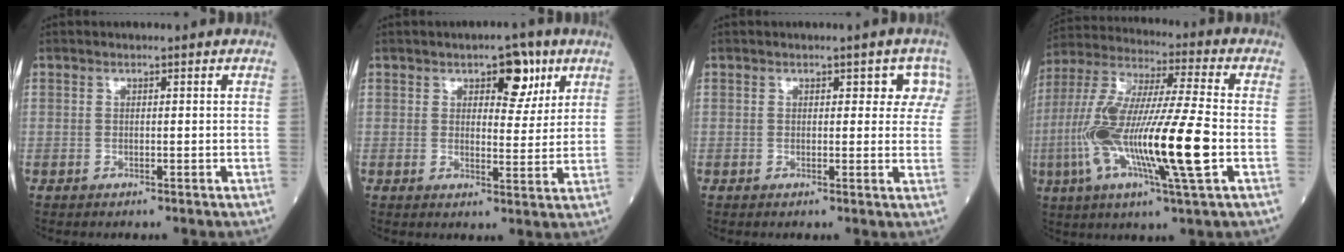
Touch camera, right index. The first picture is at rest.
{"total": 5.9, "force": [3.2, 2.7, 4.1], "torque": [-0.050, 0.004, 0.042]}
{"total": 3.8, "force": [1.7, 2.3, 2.4], "torque": [-0.002, 0.010, 0.011]}
{"total": 19.8, "force": [-4.4, 0.9, 19.3], "torque": [-0.395, -0.016, -0.087]}